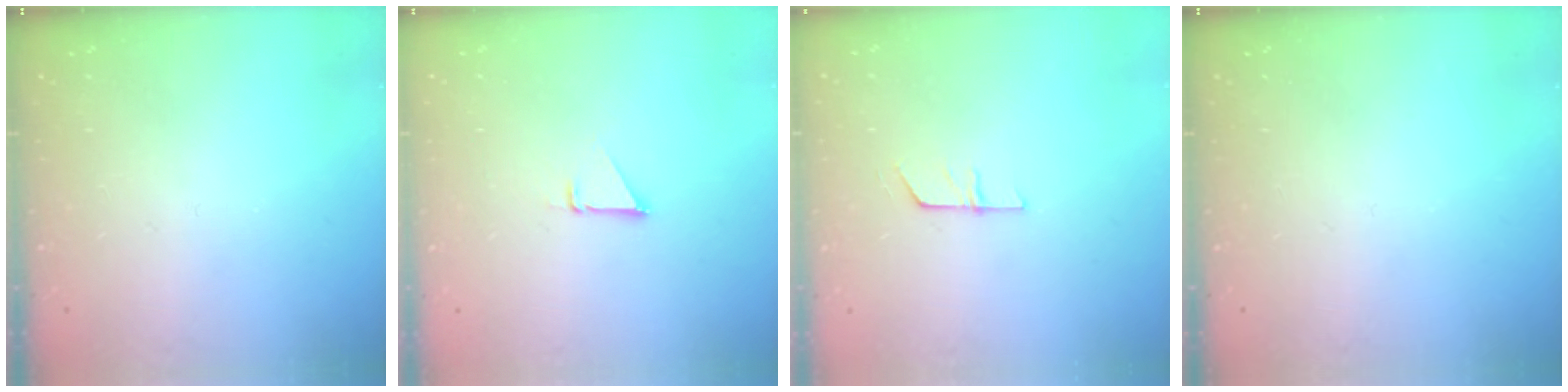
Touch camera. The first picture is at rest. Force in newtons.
{"total": 1.5, "press": 1.5, "slide": 0.1}
{"total": 5.4, "press": 5.4, "slide": 0.4}
{"total": 0.0}